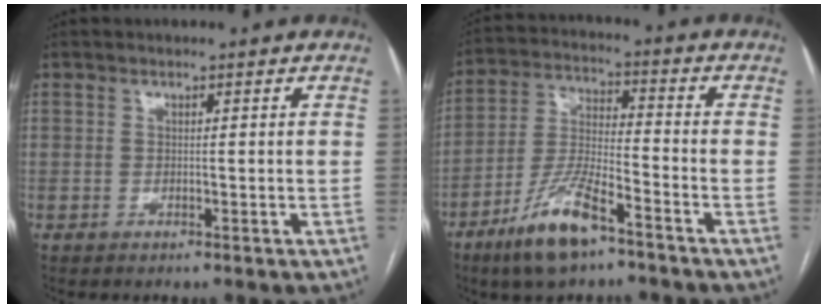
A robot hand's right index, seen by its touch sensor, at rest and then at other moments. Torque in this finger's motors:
{"motor_torque": [1.02, -0.61, 0.46, 0.14]}